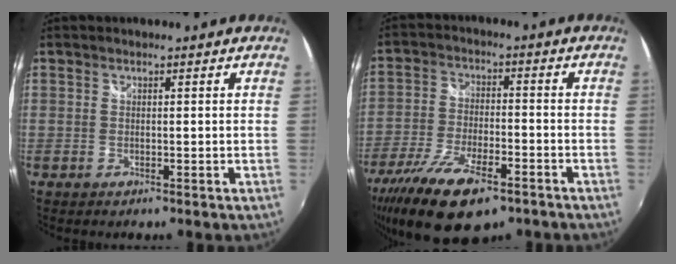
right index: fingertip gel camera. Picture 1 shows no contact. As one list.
[{"total": 16.7, "force": [-10.9, 5.9, 11.1], "torque": [-0.237, -0.047, -0.194]}]